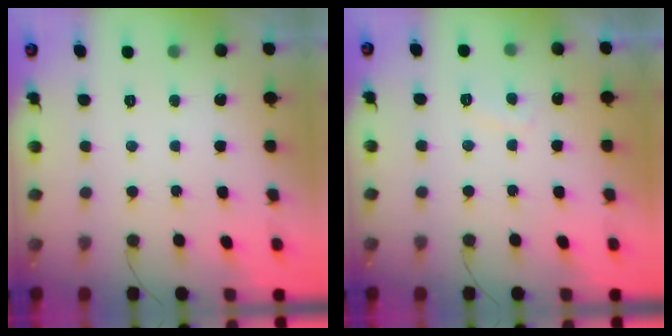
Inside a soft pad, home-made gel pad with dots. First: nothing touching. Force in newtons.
{"total": 2.6, "press": 2.5, "slide": 0.8}